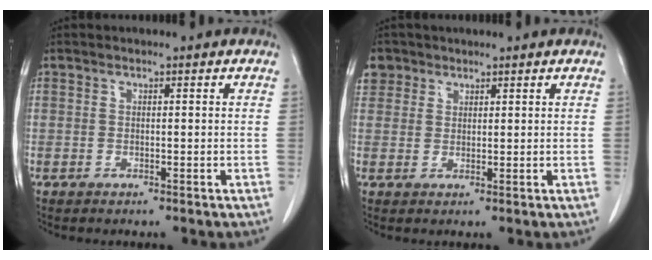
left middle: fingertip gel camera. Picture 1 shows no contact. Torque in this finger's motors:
{"motor_torque": [0.53, -0.52, 0.12, 0.02]}